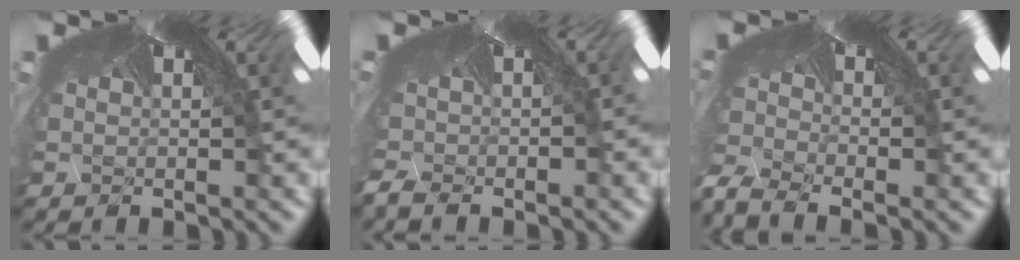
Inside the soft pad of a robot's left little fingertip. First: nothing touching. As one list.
[{"total": 3.3, "force": [-3.2, 0.0, -0.4], "torque": [-0.023, -0.037, -0.025]}, {"total": 7.4, "force": [-7.2, 0.5, 1.5], "torque": [-0.036, -0.078, -0.085]}]